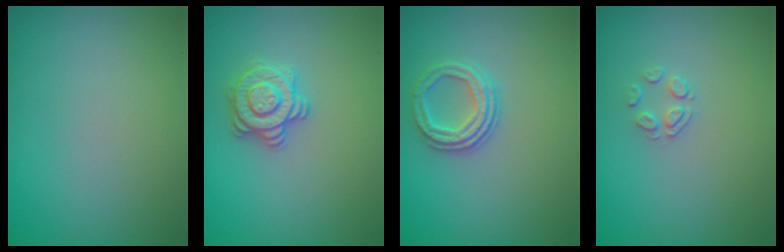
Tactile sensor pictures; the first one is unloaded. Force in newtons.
{"total": 2.8, "press": 2.7, "slide": 0.7}
{"total": 3.0, "press": 2.4, "slide": 1.7}
{"total": 1.4, "press": 0.6, "slide": 1.2}